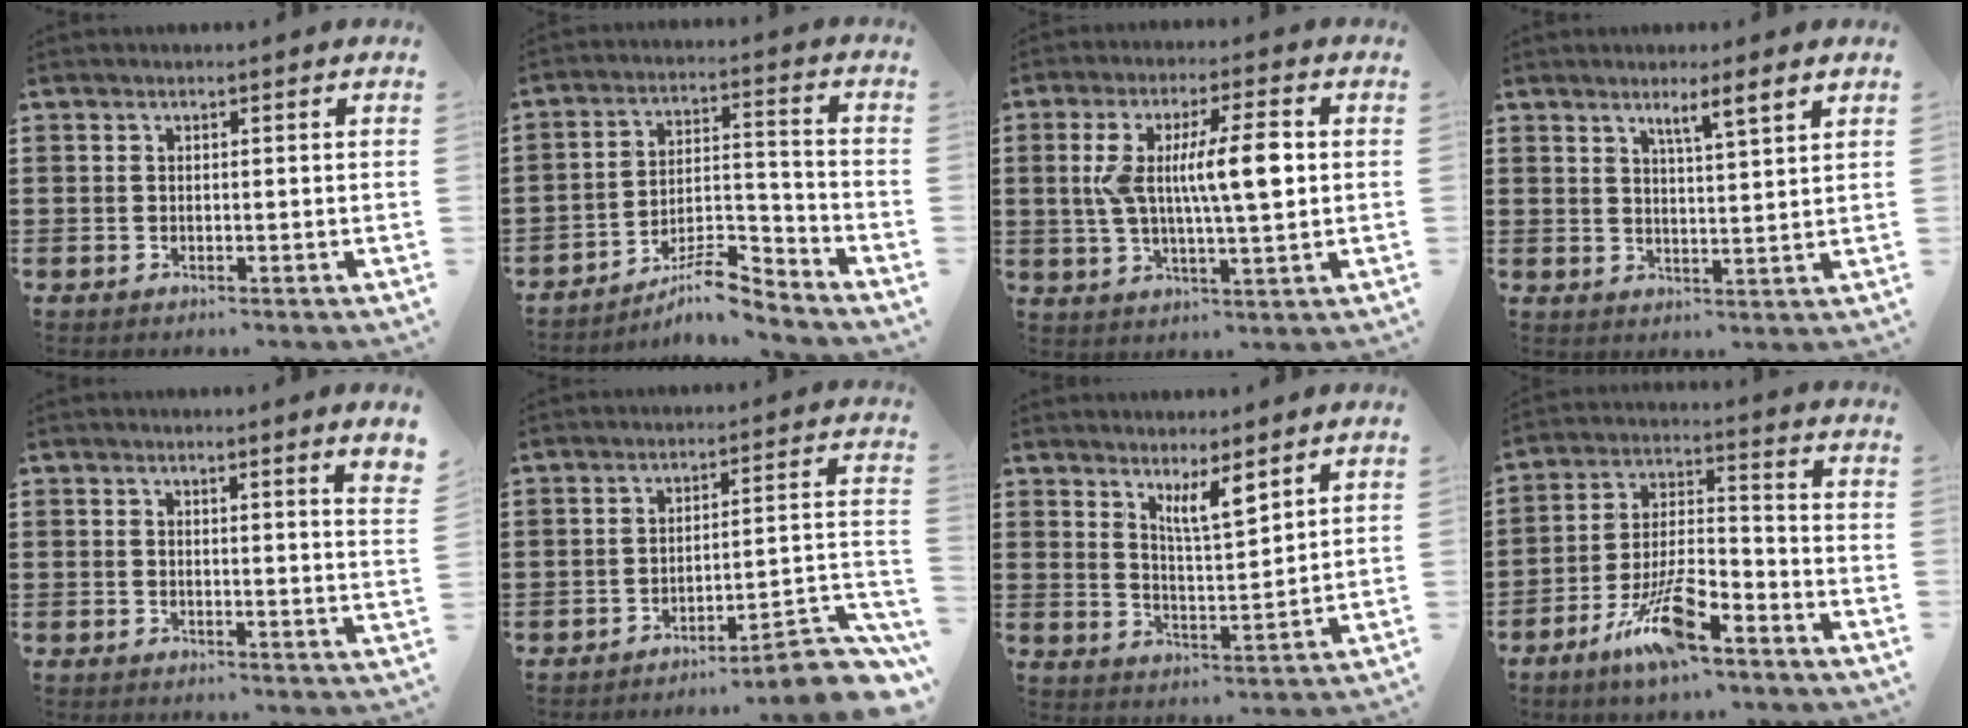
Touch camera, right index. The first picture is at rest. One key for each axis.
{"total": 8.4, "fx": -7.0, "fy": 2.1, "fz": 4.1, "tx": -0.065, "ty": 0.022, "tz": -0.131}
{"total": 10.3, "fx": 1.4, "fy": 2.5, "fz": 9.9, "tx": -0.187, "ty": 0.006, "tz": 0.021}
{"total": 3.4, "fx": 2.3, "fy": -0.2, "fz": 2.4, "tx": -0.045, "ty": -0.004, "tz": 0.035}
{"total": 1.9, "fx": 1.6, "fy": -0.5, "fz": 0.8, "tx": -0.010, "ty": -0.006, "tz": 0.028}
{"total": 7.1, "fx": -5.7, "fy": 0.8, "fz": 4.1, "tx": -0.061, "ty": -0.003, "tz": -0.109}
{"total": 5.3, "fx": 4.1, "fy": 0.8, "fz": 3.3, "tx": -0.067, "ty": -0.012, "tz": 0.070}
{"total": 11.0, "fx": -7.0, "fy": 3.1, "fz": 7.9, "tx": -0.158, "ty": 0.011, "tz": -0.131}